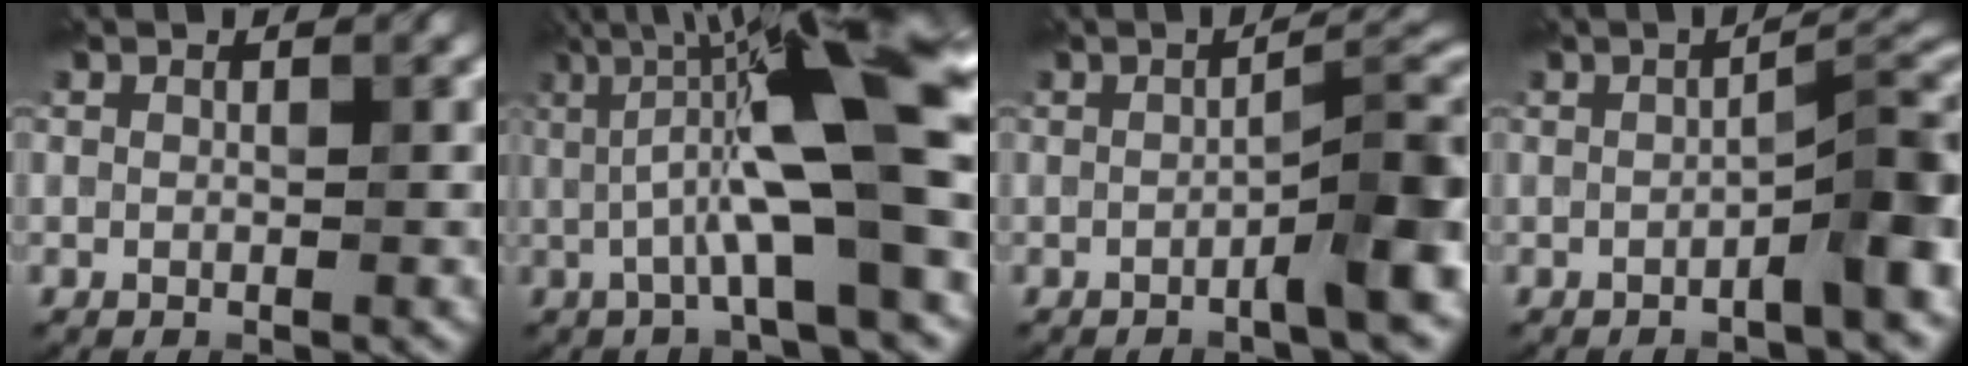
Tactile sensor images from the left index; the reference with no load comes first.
{"total": 10.9, "force": [0.9, 1.9, 10.7], "torque": [-0.164, 0.009, 0.014]}
{"total": 6.0, "force": [-1.7, 0.8, 5.7], "torque": [-0.076, 0.015, -0.034]}
{"total": 5.0, "force": [-1.5, 0.7, 4.8], "torque": [-0.067, 0.017, -0.029]}